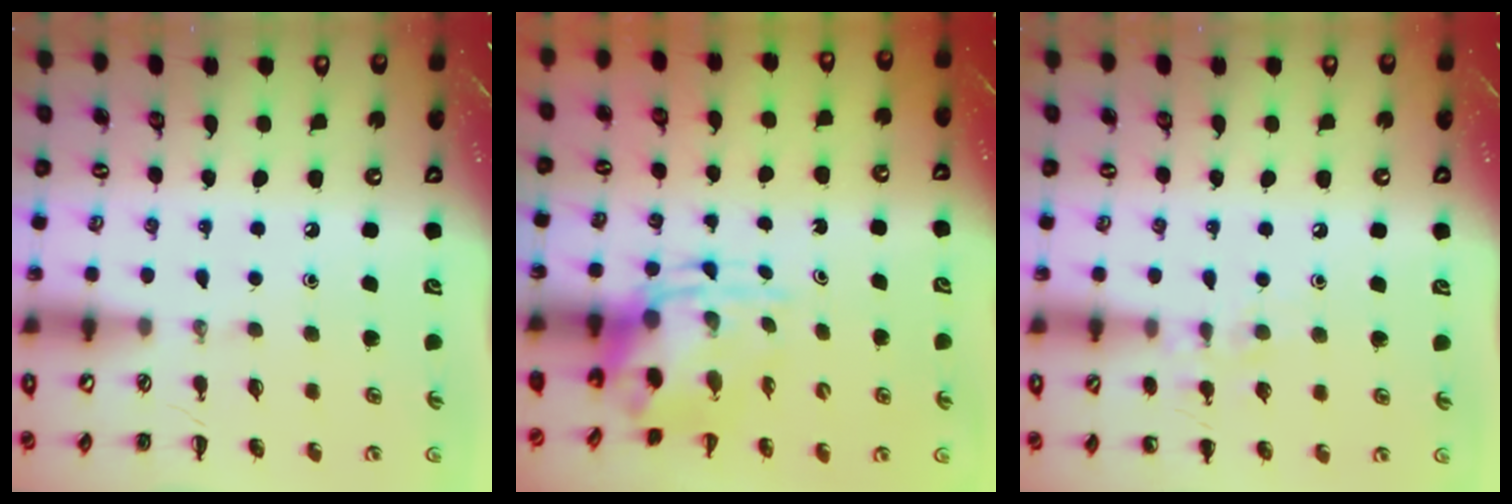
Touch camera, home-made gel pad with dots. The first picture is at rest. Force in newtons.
{"total": 6.5, "press": 6.5, "slide": 1.0}
{"total": 6.8, "press": 6.6, "slide": 1.6}